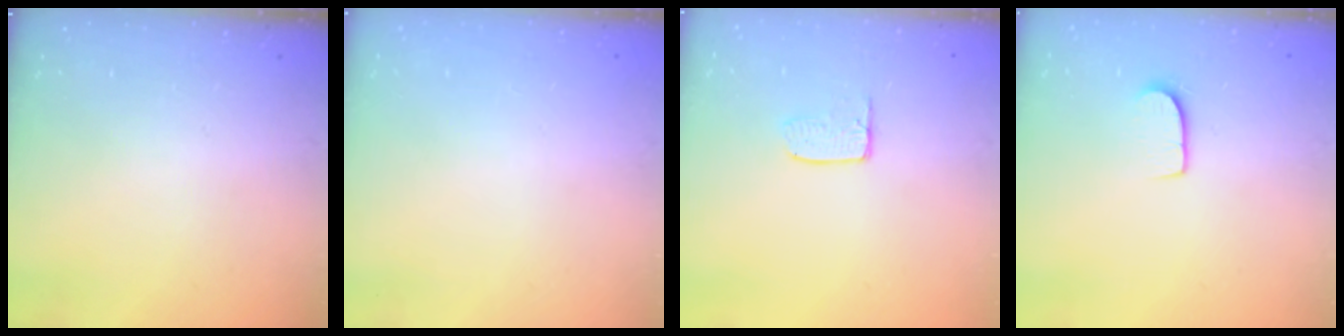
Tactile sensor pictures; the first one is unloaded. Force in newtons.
{"total": 0.0}
{"total": 4.7, "press": 4.7, "slide": 0.4}
{"total": 6.8, "press": 6.8, "slide": 0.4}